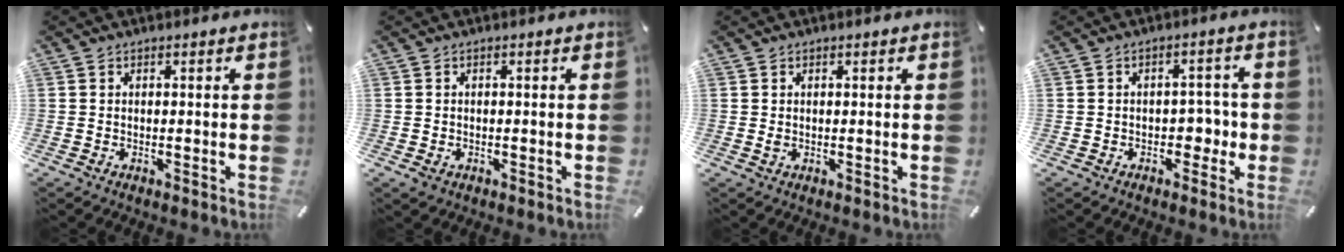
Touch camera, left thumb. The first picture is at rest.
{"total": 0.9, "force": [-0.4, 0.8, 0.2], "torque": [-0.004, 0.003, -0.008]}
{"total": 0.7, "force": [0.1, 0.6, 0.3], "torque": [0.000, 0.000, -0.001]}
{"total": 5.2, "force": [-1.3, 3.7, 3.4], "torque": [-0.042, 0.005, -0.026]}